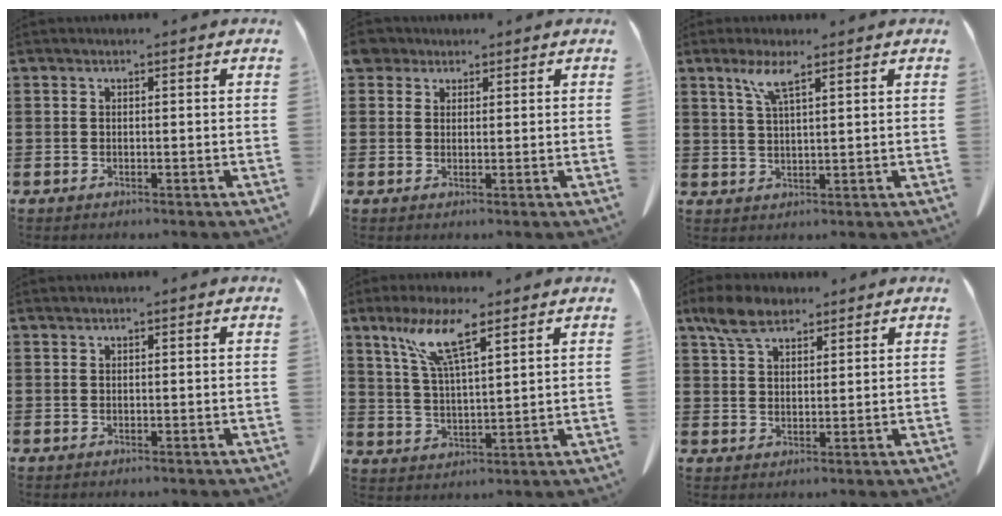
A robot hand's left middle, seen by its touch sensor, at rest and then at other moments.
{"total": 2.9, "force": [2.2, 1.7, 0.7], "torque": [-0.023, 0.010, 0.043]}
{"total": 4.6, "force": [2.9, 0.7, 3.5], "torque": [-0.078, 0.006, 0.049]}
{"total": 0.0}
{"total": 8.8, "force": [5.7, 1.6, 6.5], "torque": [-0.141, -0.003, 0.099]}
{"total": 5.8, "force": [4.2, 2.6, 3.0], "torque": [-0.072, 0.001, 0.079]}